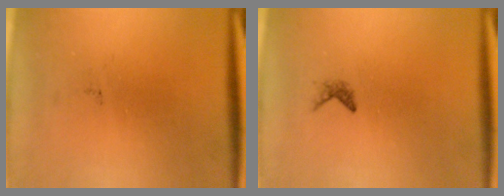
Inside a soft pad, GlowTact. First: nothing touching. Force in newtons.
{"total": 0.6}